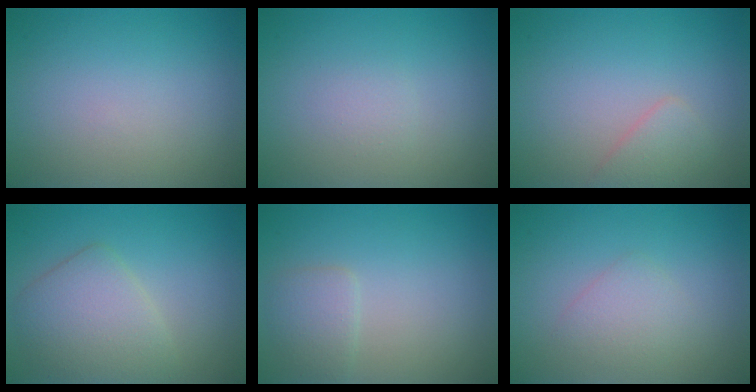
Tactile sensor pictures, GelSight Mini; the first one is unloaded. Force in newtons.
{"total": 0.8, "press": 0.8, "slide": 0.0}
{"total": 1.6, "press": 1.6, "slide": 0.1}
{"total": 4.3, "press": 4.3, "slide": 0.2}
{"total": 1.7, "press": 1.7, "slide": 0.1}
{"total": 1.8, "press": 1.8, "slide": 0.0}